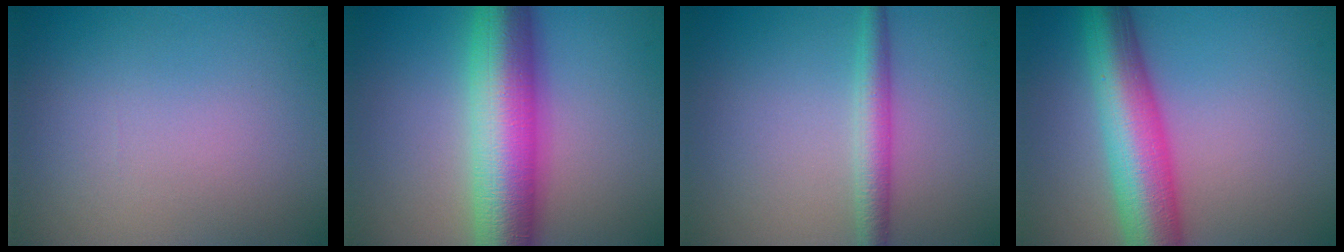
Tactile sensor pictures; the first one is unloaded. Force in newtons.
{"total": 11.0, "press": 11.0, "slide": 0.0}
{"total": 2.7, "press": 2.7, "slide": 0.0}
{"total": 9.4, "press": 9.4, "slide": 0.3}